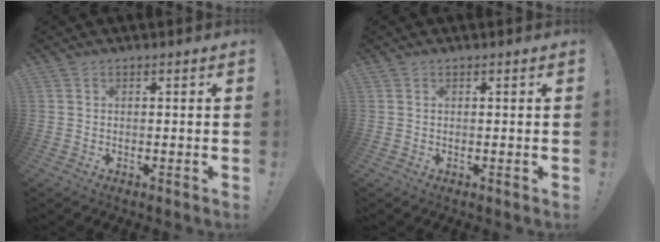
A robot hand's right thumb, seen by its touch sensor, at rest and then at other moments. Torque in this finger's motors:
{"motor_torque": [-0.01, 0.02, -0.05, 0.04, 0.00]}